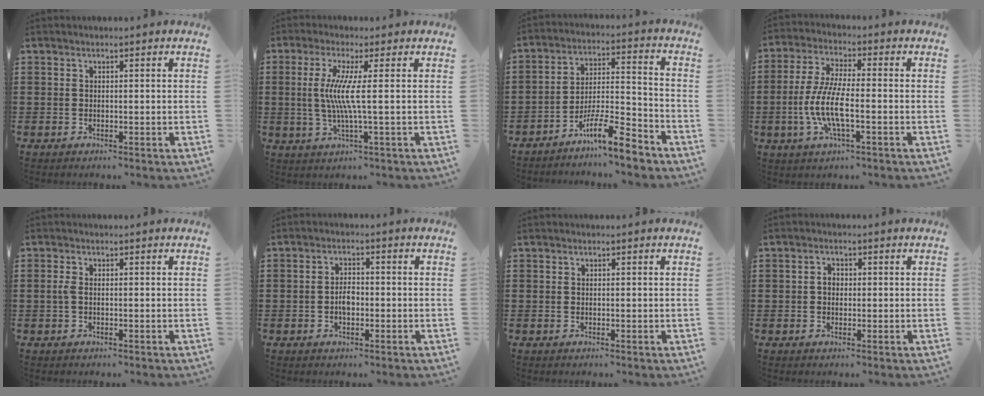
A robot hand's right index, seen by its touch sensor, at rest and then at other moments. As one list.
[{"total": 6.6, "force": [0.3, -0.6, 6.6], "torque": [-0.145, -0.018, -0.007]}, {"total": 9.7, "force": [-7.7, 1.3, 5.8], "torque": [-0.098, 0.016, -0.141]}, {"total": 8.0, "force": [-2.5, 1.9, 7.4], "torque": [-0.172, -0.016, -0.055]}, {"total": 1.3, "force": [-0.2, 0.4, 1.2], "torque": [-0.031, -0.003, -0.007]}, {"total": 2.7, "force": [-0.6, 1.4, 2.3], "torque": [-0.051, 0.002, -0.013]}, {"total": 0.0}, {"total": 1.7, "force": [0.0, 1.2, 1.2], "torque": [-0.024, 0.006, -0.002]}]